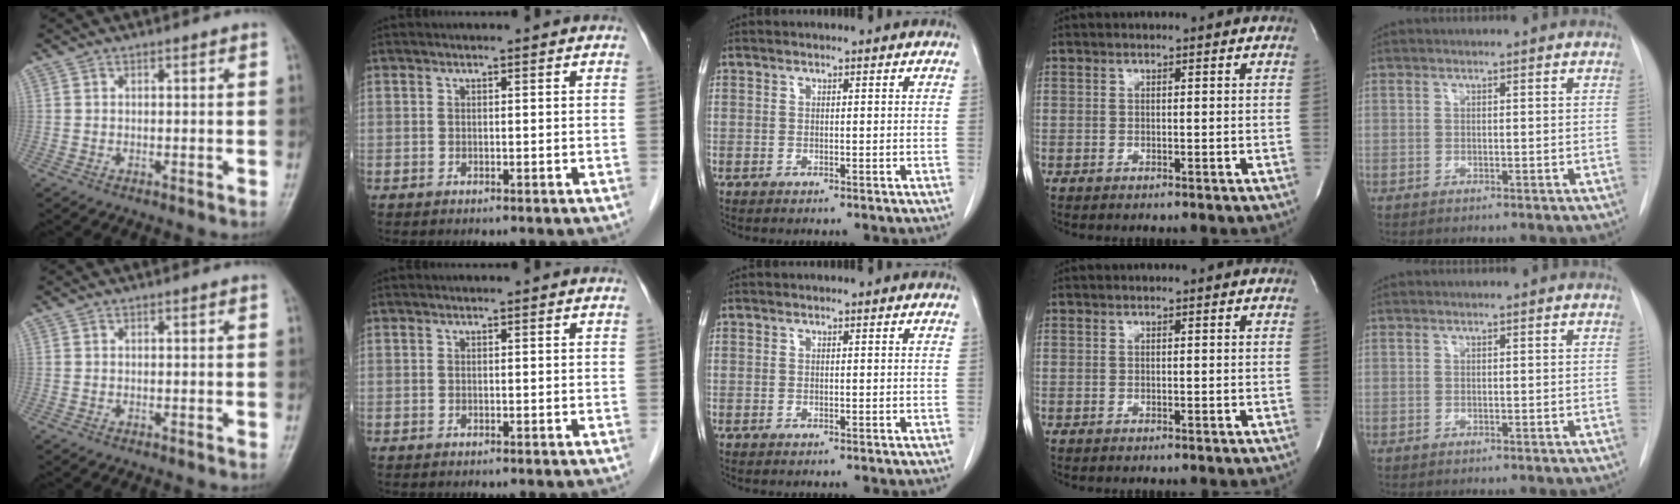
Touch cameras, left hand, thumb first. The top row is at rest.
{}